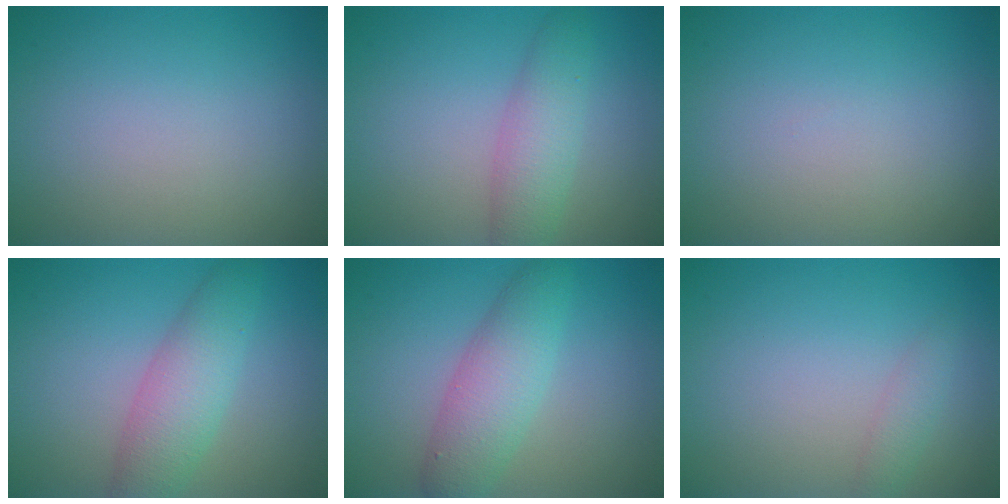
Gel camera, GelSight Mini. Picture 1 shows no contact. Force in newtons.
{"total": 3.5, "press": 3.5, "slide": 0.1}
{"total": 0.0}
{"total": 4.7, "press": 4.7, "slide": 0.1}
{"total": 4.6, "press": 4.6, "slide": 0.1}
{"total": 1.3, "press": 1.3, "slide": 0.0}